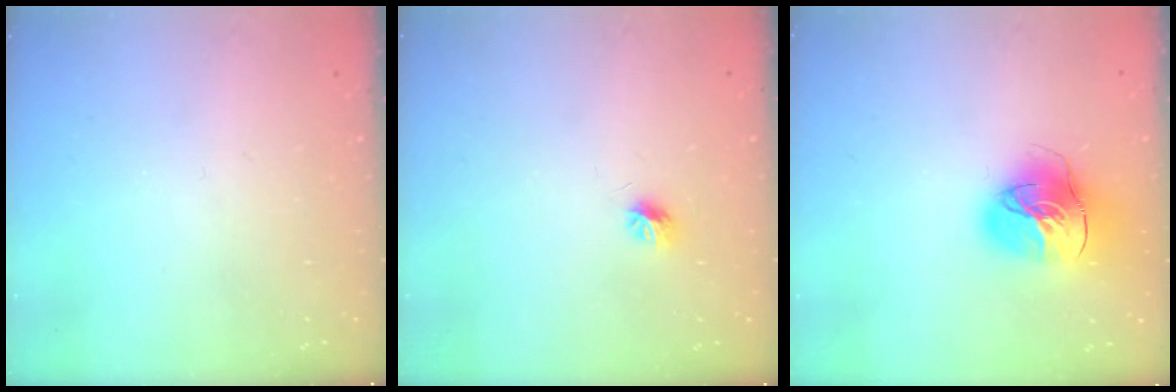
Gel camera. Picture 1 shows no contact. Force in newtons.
{"total": 6.1, "press": 6.1, "slide": 0.9}
{"total": 17.2, "press": 17.1, "slide": 2.0}